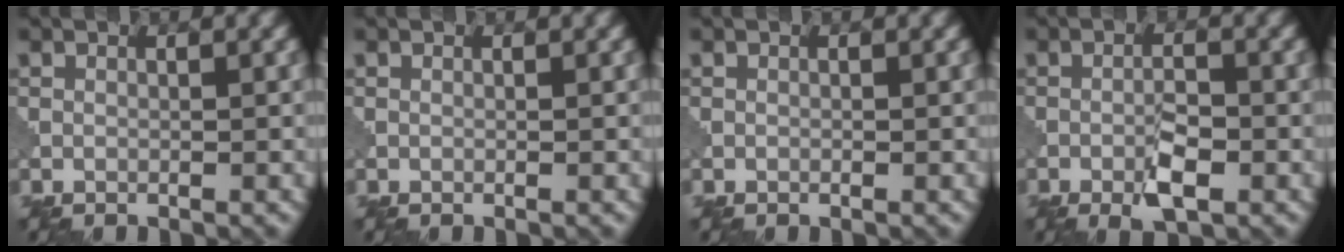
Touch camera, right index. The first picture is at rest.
{"total": 0.0}
{"total": 0.0}
{"total": 3.3, "force": [-1.5, 1.0, 2.7], "torque": [-0.048, 0.003, -0.029]}